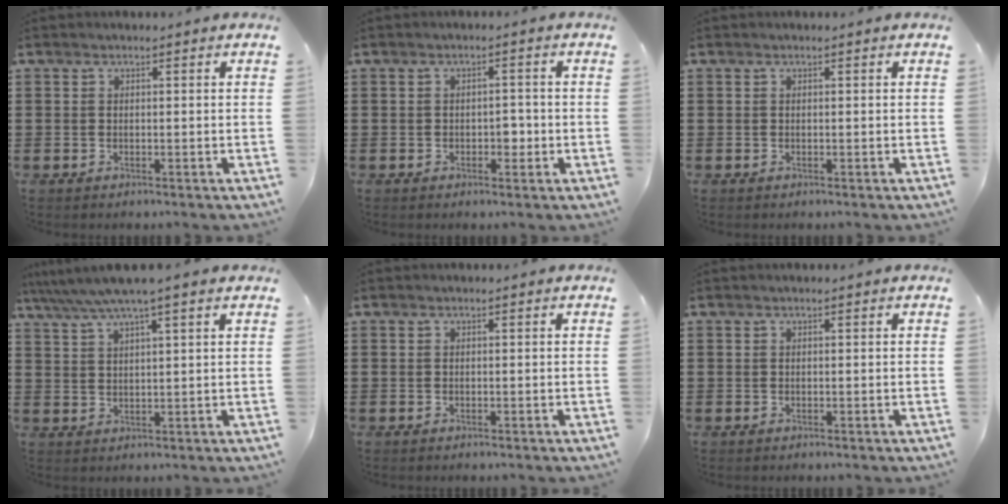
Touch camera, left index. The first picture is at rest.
{"total": 2.1, "force": [-0.5, 1.3, 1.6], "torque": [-0.025, 0.000, -0.015]}
{"total": 0.0}
{"total": 5.1, "force": [3.9, -0.1, 3.3], "torque": [-0.075, -0.014, 0.065]}
{"total": 0.0}
{"total": 0.0}